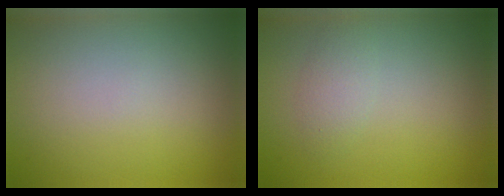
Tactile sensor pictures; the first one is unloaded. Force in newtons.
{"total": 1.6, "press": 1.6, "slide": 0.1}